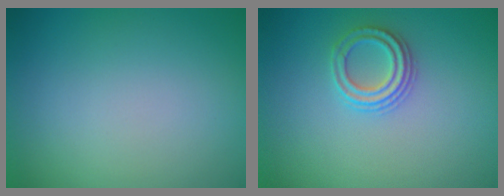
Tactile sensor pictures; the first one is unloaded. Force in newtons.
{"total": 2.3, "press": 2.2, "slide": 0.8}